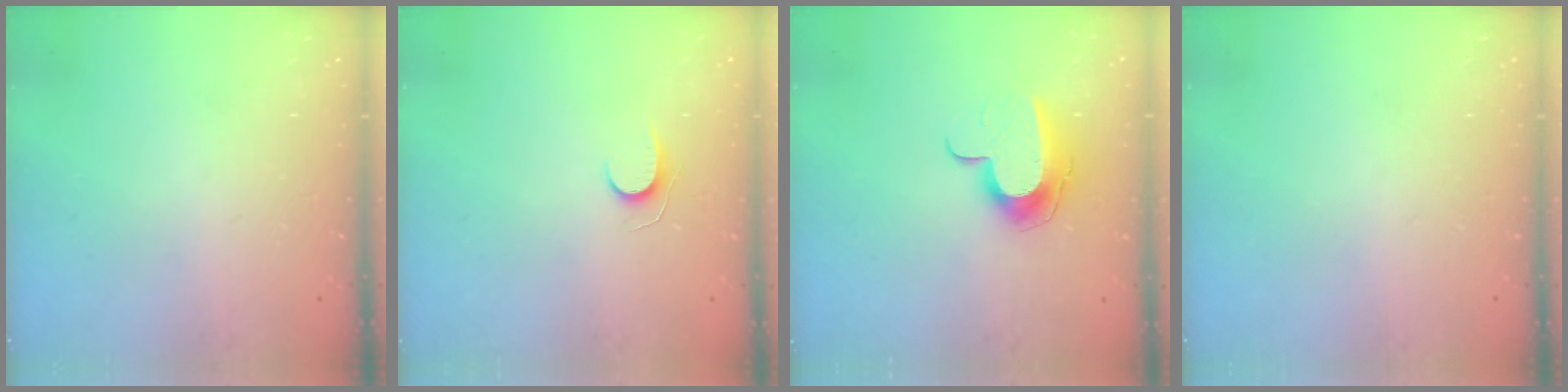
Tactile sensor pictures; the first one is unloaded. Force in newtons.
{"total": 5.4, "press": 5.4, "slide": 0.5}
{"total": 10.7, "press": 10.7, "slide": 0.5}
{"total": 0.0}